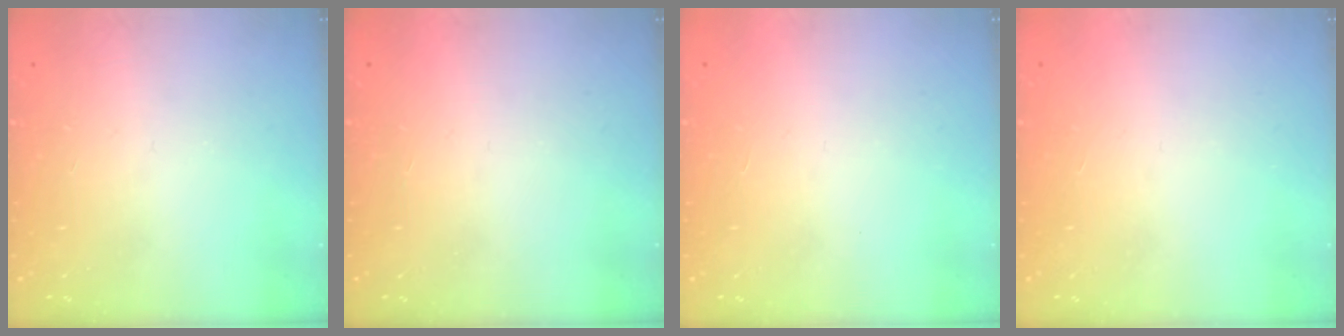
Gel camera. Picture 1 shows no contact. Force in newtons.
{"total": 1.5, "press": 1.5, "slide": 0.1}
{"total": 1.5, "press": 1.5, "slide": 0.1}
{"total": 1.5, "press": 1.5, "slide": 0.1}